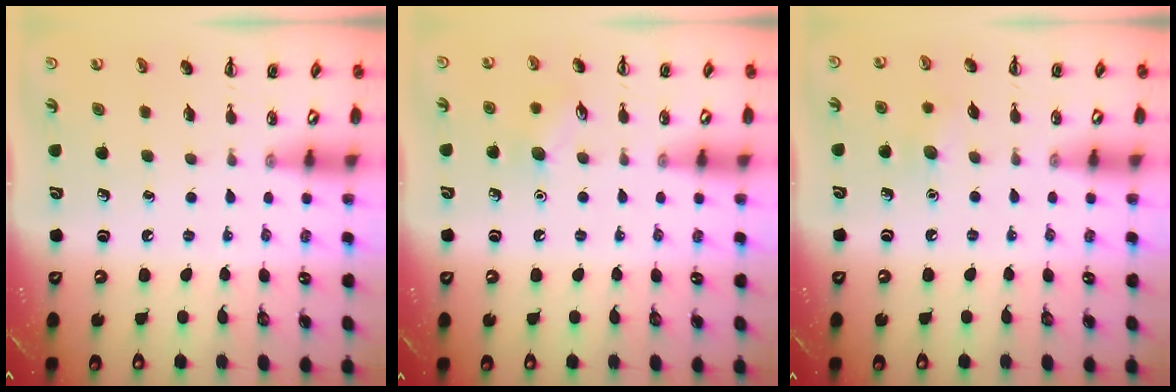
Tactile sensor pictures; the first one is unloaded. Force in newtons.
{"total": 7.8, "press": 7.7, "slide": 1.4}
{"total": 6.0, "press": 5.8, "slide": 1.4}